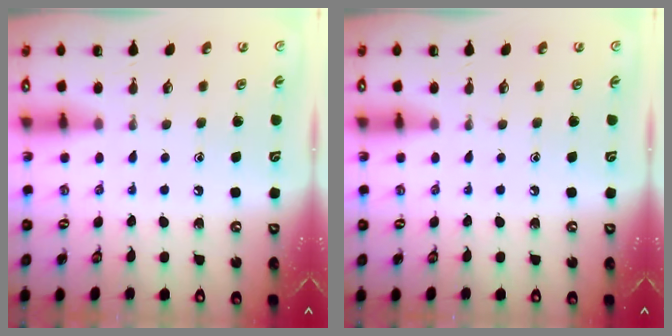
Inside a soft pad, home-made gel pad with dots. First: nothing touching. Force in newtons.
{"total": 0.0}